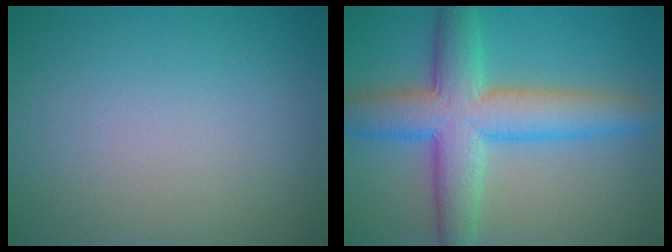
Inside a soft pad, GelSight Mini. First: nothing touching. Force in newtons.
{"total": 8.4, "press": 8.4, "slide": 0.2}